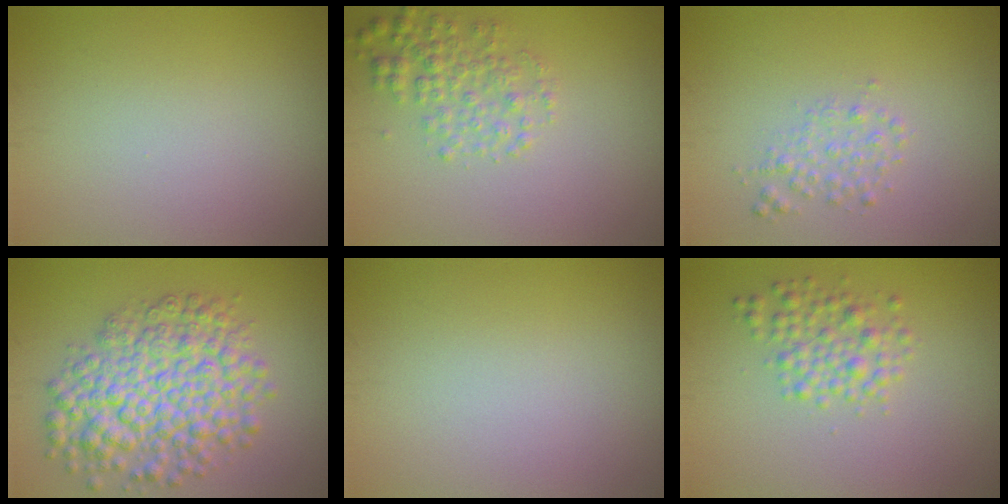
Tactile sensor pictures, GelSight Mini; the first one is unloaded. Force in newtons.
{"total": 2.9, "press": 2.9, "slide": 0.1}
{"total": 1.6, "press": 1.6, "slide": 0.1}
{"total": 8.0, "press": 8.0, "slide": 0.2}
{"total": 0.0}
{"total": 2.8, "press": 2.8, "slide": 0.1}